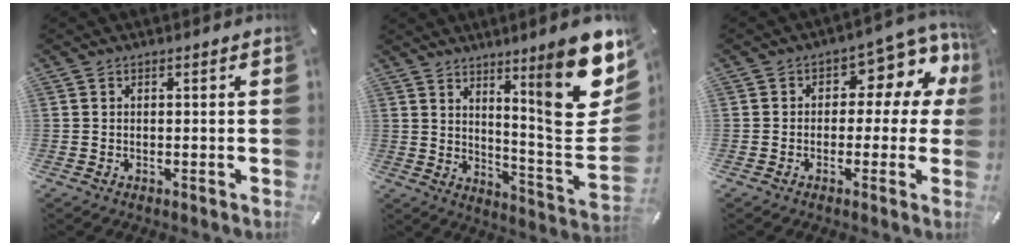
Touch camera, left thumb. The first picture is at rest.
{"total": 21.3, "force": [10.3, 4.7, 18.0], "torque": [-0.247, -0.086, 0.159]}
{"total": 9.5, "force": [2.8, 5.8, 7.0], "torque": [-0.081, -0.023, 0.045]}